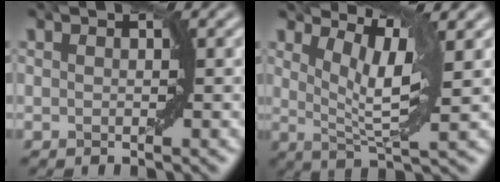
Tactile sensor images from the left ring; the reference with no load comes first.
{"total": 4.9, "force": [2.2, 1.1, 4.3], "torque": [-0.075, 0.004, 0.049]}